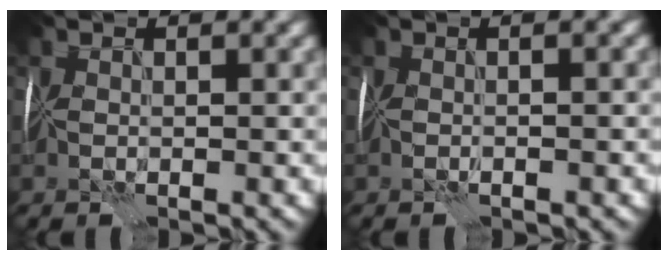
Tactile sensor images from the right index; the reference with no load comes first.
{"total": 2.4, "force": [0.4, 1.0, 2.1], "torque": [-0.004, 0.006, -0.014]}